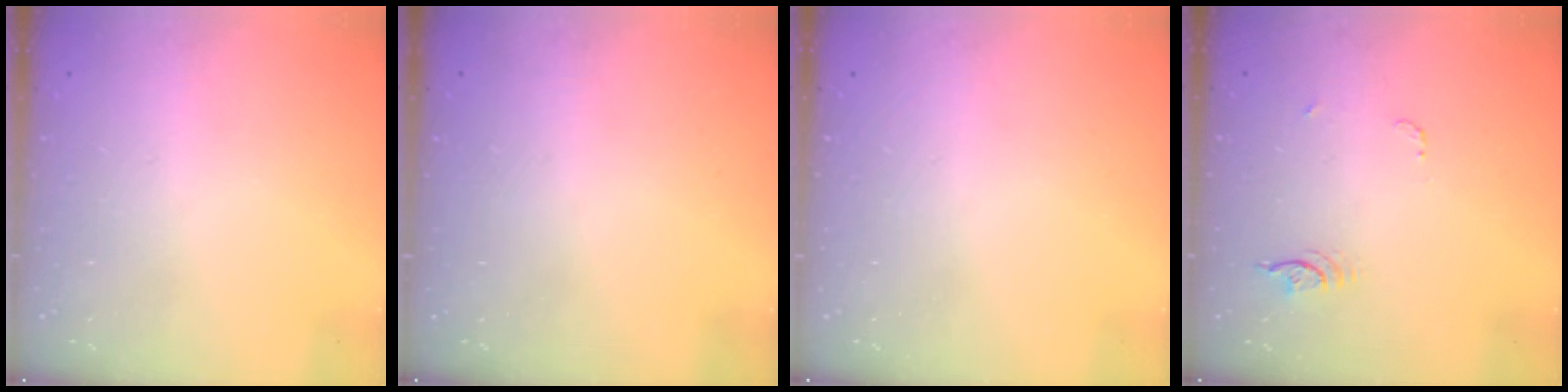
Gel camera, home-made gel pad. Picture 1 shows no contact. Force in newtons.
{"total": 0.0}
{"total": 0.0}
{"total": 3.9, "press": 3.5, "slide": 1.7}